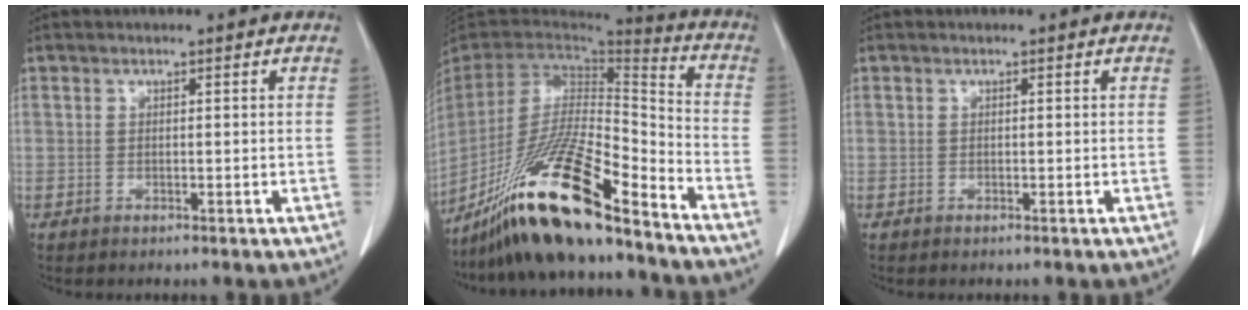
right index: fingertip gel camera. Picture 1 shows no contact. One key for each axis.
{"total": 22.5, "fx": -16.1, "fy": 2.5, "fz": 15.5, "tx": -0.300, "ty": -0.040, "tz": -0.294}
{"total": 0.0}